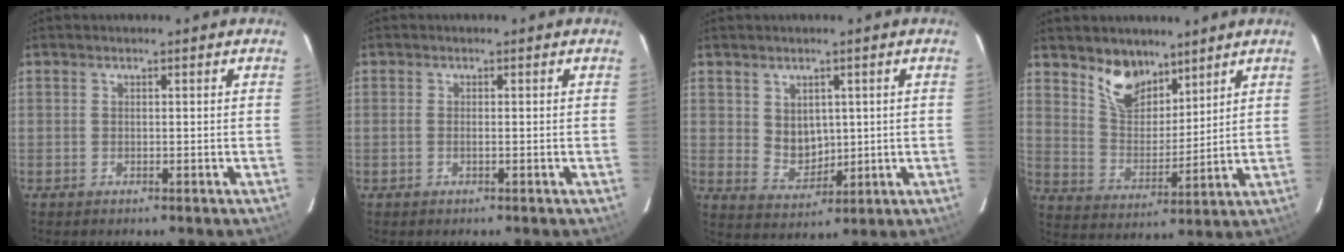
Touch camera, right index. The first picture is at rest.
{"total": 0.7, "force": [-0.1, 0.2, 0.7], "torque": [-0.016, 0.001, -0.004]}
{"total": 5.7, "force": [1.6, 4.6, 3.0], "torque": [-0.051, -0.001, 0.044]}
{"total": 9.8, "force": [7.2, 5.0, 4.2], "torque": [-0.074, -0.003, 0.139]}